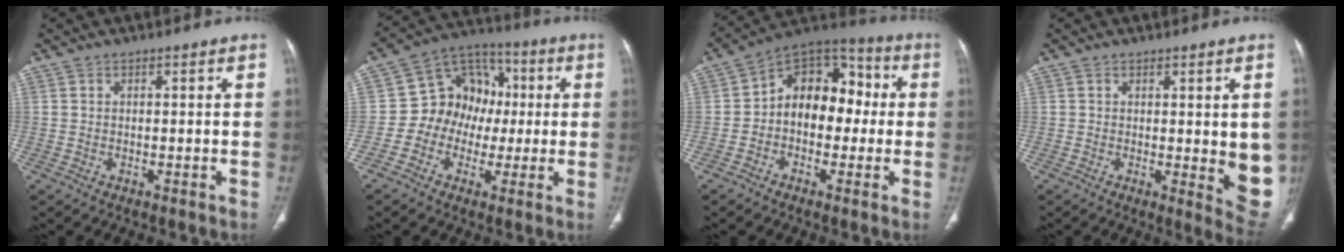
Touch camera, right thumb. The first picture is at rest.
{"total": 12.4, "force": [-0.5, 10.8, 5.9], "torque": [-0.054, 0.035, -0.022]}
{"total": 13.9, "force": [-0.5, 9.9, 9.7], "torque": [-0.092, 0.051, -0.025]}
{"total": 9.4, "force": [-0.3, 3.0, 8.9], "torque": [-0.084, -0.019, -0.001]}